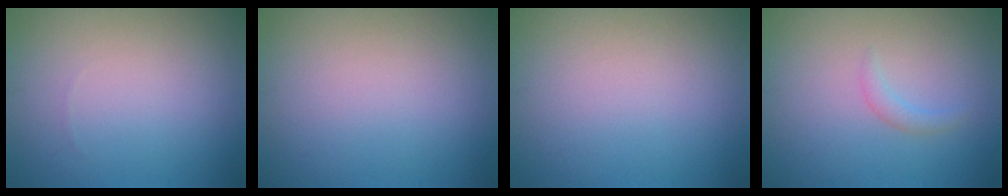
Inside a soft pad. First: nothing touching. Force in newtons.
{"total": 0.0}
{"total": 0.0}
{"total": 1.0, "press": 1.0, "slide": 0.0}